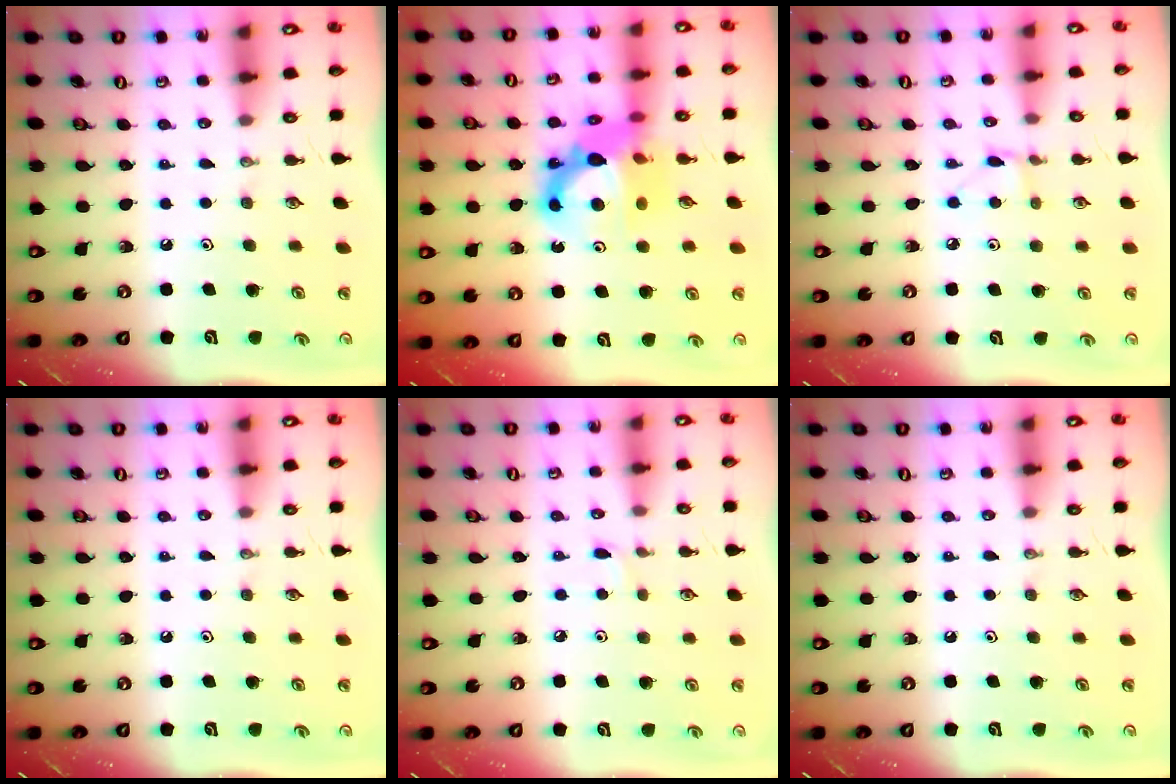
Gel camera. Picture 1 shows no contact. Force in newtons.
{"total": 12.9, "press": 12.7, "slide": 2.5}
{"total": 3.3, "press": 3.3, "slide": 0.4}
{"total": 0.0}
{"total": 2.2, "press": 2.2, "slide": 0.3}
{"total": 0.0}